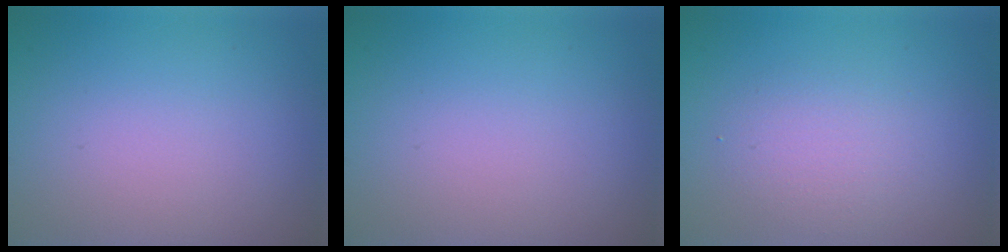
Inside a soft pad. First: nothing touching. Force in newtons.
{"total": 0.0}
{"total": 2.5, "press": 2.5, "slide": 0.1}